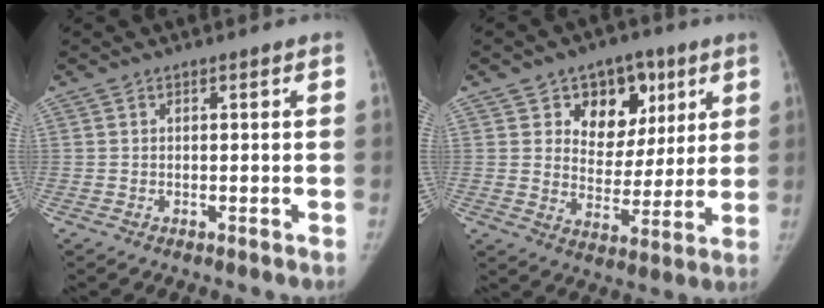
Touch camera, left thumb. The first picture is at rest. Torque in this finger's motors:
{"motor_torque": [0.48, 0.55, 0.14, 0.35, 0.02]}